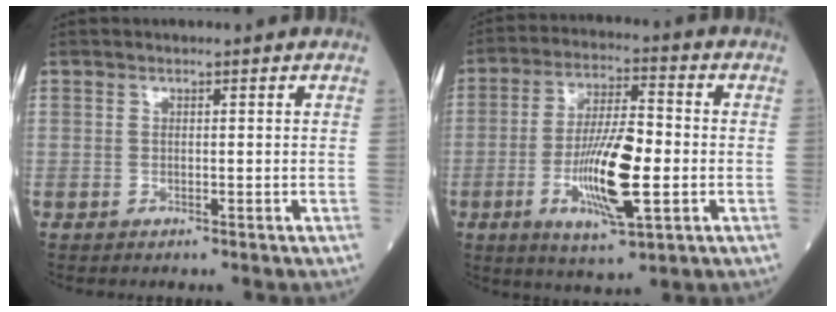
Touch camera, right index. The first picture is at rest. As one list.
[{"total": 12.9, "force": [-2.8, 2.5, 12.3], "torque": [-0.231, -0.007, -0.047]}]